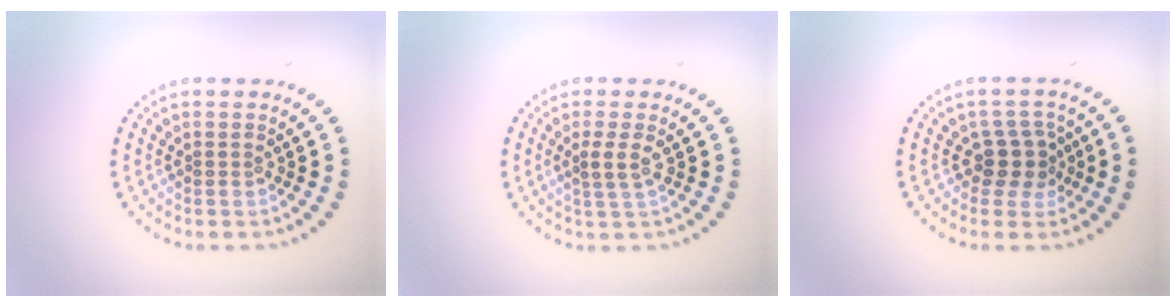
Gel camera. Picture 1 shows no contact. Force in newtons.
{"total": 1.9, "press": 1.5, "slide": 1.2}
{"total": 2.7, "press": 2.2, "slide": 1.6}